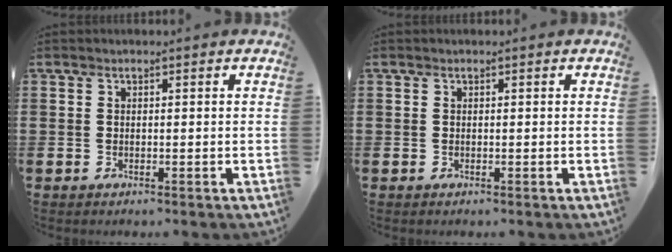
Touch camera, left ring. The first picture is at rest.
{"total": 0.0}